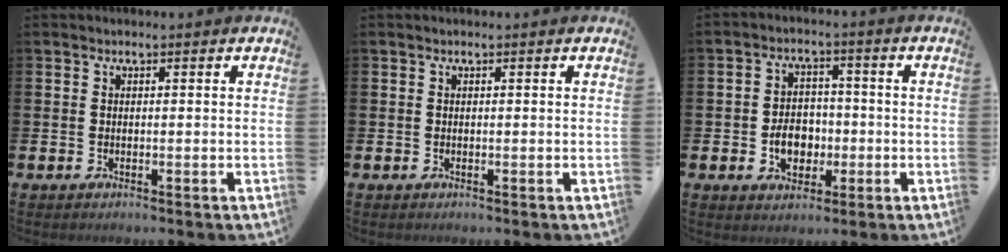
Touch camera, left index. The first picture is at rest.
{"total": 0.0}
{"total": 5.1, "force": [-1.2, 4.0, 3.1], "torque": [-0.041, 0.001, -0.028]}